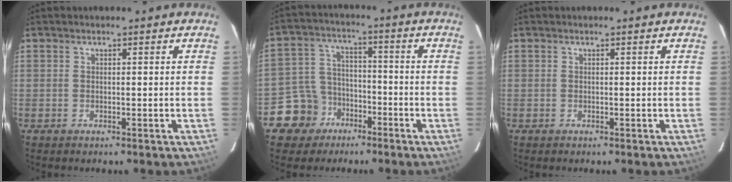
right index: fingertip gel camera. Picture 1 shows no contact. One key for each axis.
{"total": 8.8, "fx": -5.3, "fy": 6.9, "fz": 1.1, "tx": -0.048, "ty": 0.032, "tz": -0.084}
{"total": 0.0}